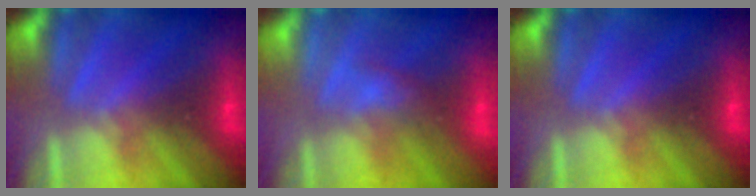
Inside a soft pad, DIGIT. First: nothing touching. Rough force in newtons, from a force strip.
{"total": 2.6}
{"total": 0.0}